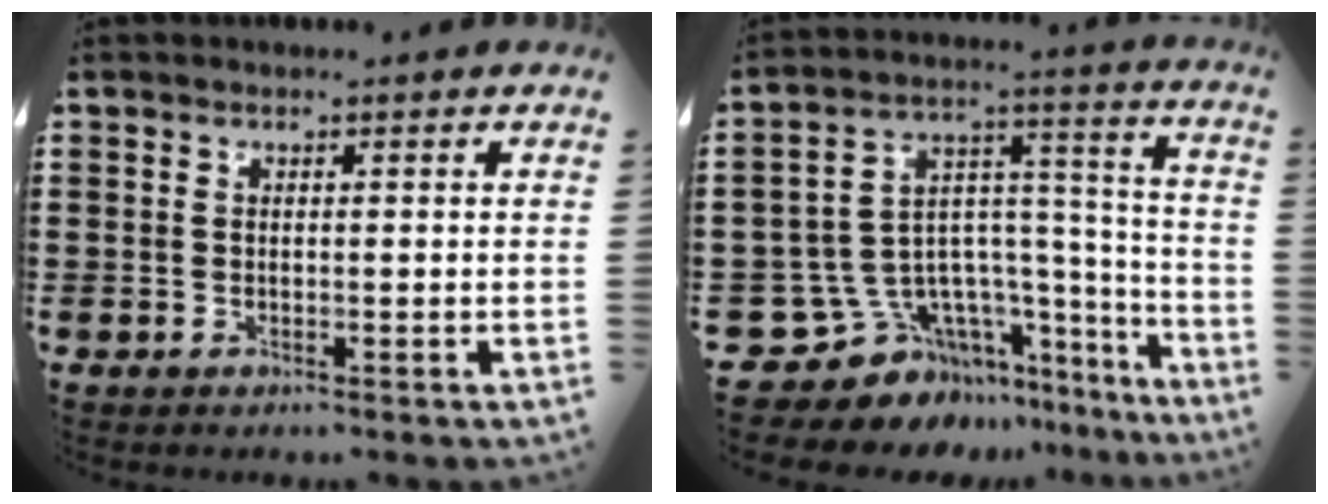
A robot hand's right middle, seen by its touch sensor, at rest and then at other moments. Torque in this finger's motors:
{"motor_torque": [0.00, -0.07, 0.07, -0.02]}